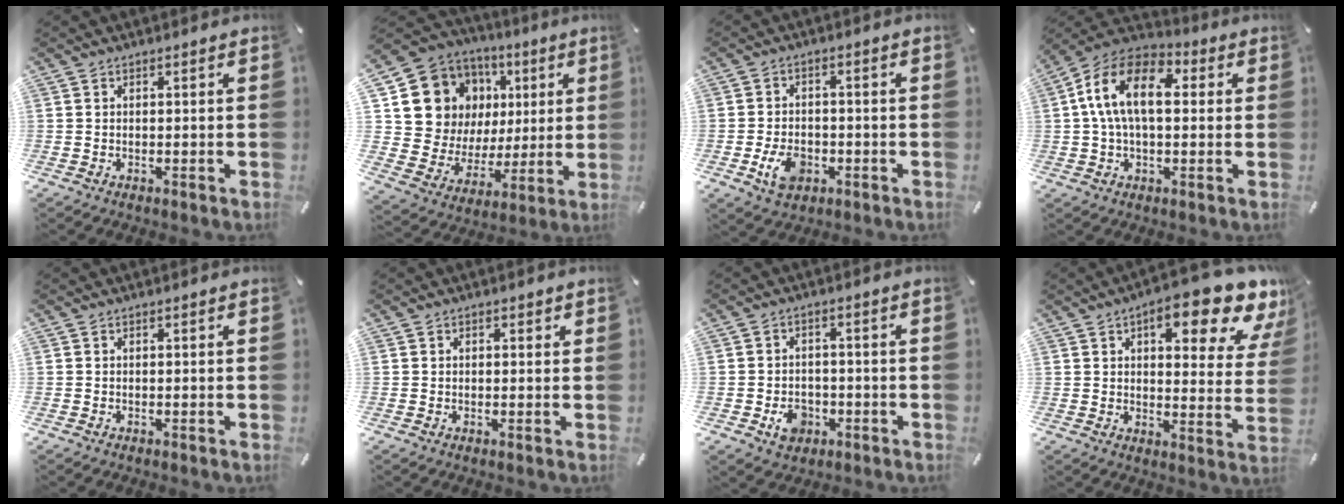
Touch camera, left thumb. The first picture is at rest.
{"total": 13.1, "force": [5.4, 11.6, 2.8], "torque": [-0.046, -0.051, 0.117]}
{"total": 7.1, "force": [-2.5, 5.1, 4.3], "torque": [-0.083, 0.007, -0.045]}
{"total": 14.1, "force": [2.2, 8.6, 11.0], "torque": [-0.229, 0.012, 0.036]}
{"total": 0.0}
{"total": 0.8, "force": [0.3, 0.7, 0.1], "torque": [0.006, 0.001, 0.004]}
{"total": 6.0, "force": [-2.1, 4.9, 2.8], "torque": [-0.040, 0.004, -0.039]}
{"total": 15.3, "force": [9.4, 5.5, 10.8], "torque": [-0.139, -0.057, 0.148]}